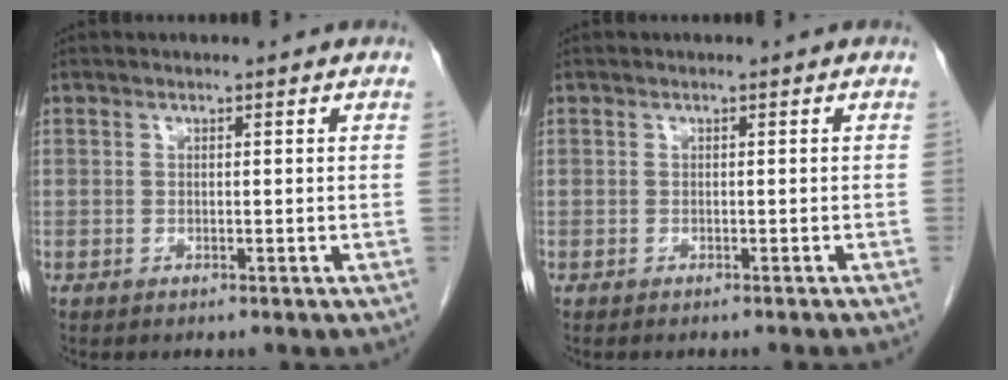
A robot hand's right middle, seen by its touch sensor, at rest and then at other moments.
{"total": 2.4, "force": [-2.1, -0.3, 1.0], "torque": [-0.015, 0.002, -0.025]}